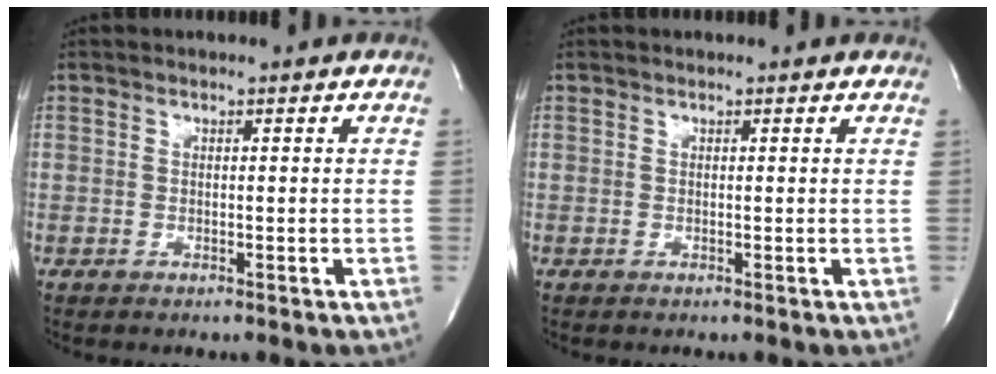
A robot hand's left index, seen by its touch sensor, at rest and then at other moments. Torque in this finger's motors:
{"motor_torque": [0.22, -0.25, -0.04, -0.08]}